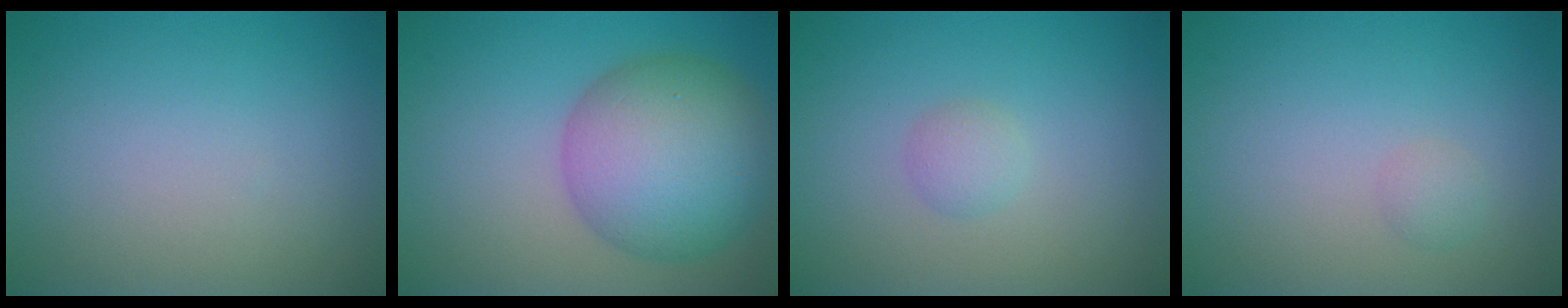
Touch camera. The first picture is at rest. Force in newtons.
{"total": 9.8, "press": 9.8, "slide": 0.2}
{"total": 1.3, "press": 1.3, "slide": 0.1}
{"total": 0.9, "press": 0.9, "slide": 0.0}